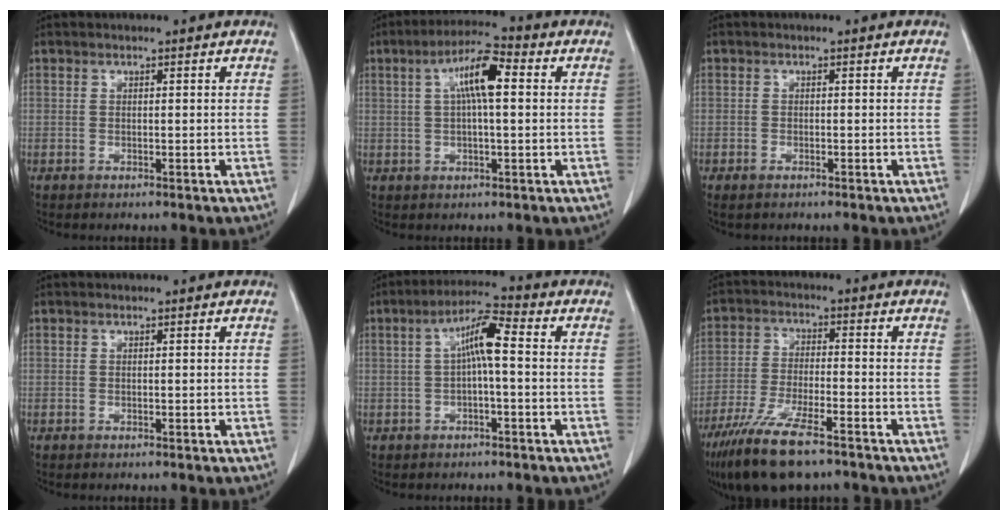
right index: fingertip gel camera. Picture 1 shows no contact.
{"total": 8.2, "force": [1.8, 1.7, 7.8], "torque": [-0.146, 0.024, 0.027]}
{"total": 1.3, "force": [-0.8, 0.6, 0.7], "torque": [-0.013, 0.000, -0.013]}
{"total": 0.0}
{"total": 6.5, "force": [0.3, 1.0, 6.4], "torque": [-0.119, 0.023, 0.001]}
{"total": 12.8, "force": [-9.1, 2.8, 8.5], "torque": [-0.165, -0.031, -0.164]}